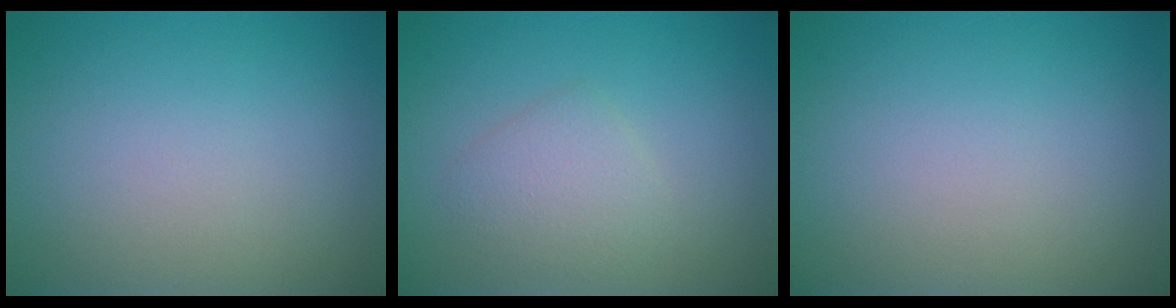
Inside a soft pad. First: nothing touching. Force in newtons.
{"total": 2.2, "press": 2.2, "slide": 0.1}
{"total": 0.0}